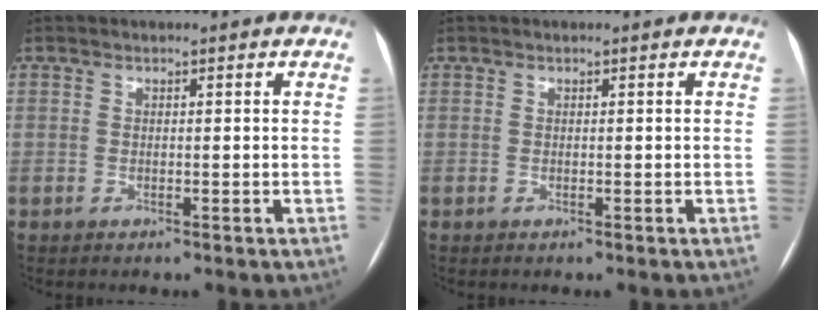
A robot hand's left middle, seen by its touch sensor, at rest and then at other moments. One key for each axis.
{"total": 0.0}